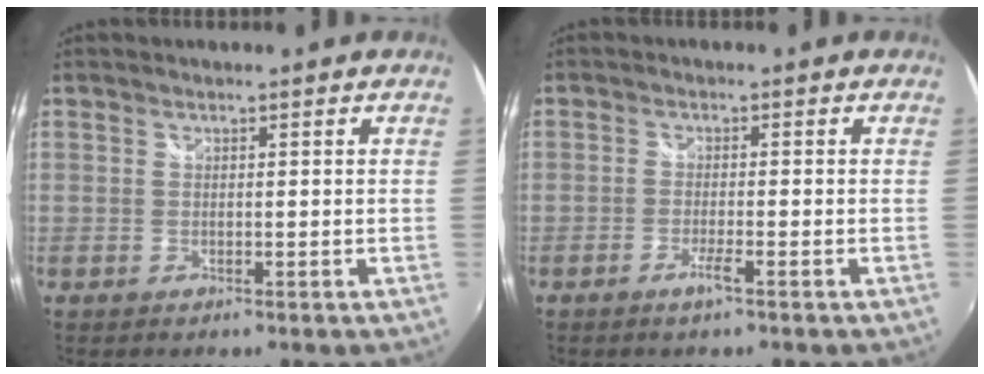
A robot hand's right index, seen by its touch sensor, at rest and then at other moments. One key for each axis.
{"total": 2.1, "fx": -1.3, "fy": -0.1, "fz": 1.6, "tx": -0.037, "ty": -0.003, "tz": -0.029}